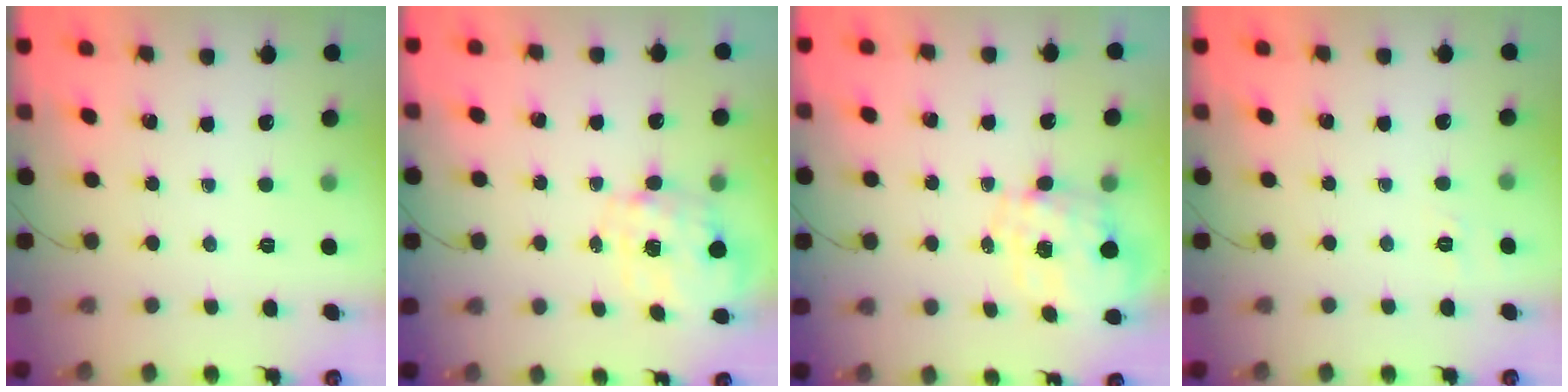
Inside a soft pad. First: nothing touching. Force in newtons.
{"total": 2.7, "press": 2.6, "slide": 0.8}
{"total": 1.8, "press": 1.4, "slide": 1.1}
{"total": 3.5, "press": 3.2, "slide": 1.5}